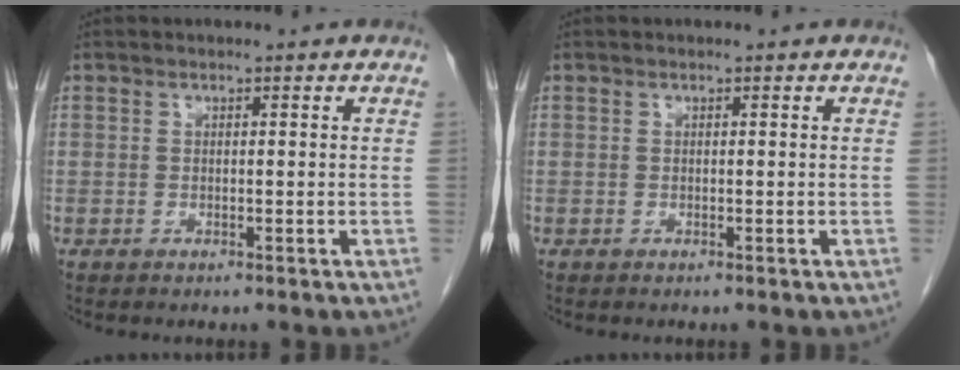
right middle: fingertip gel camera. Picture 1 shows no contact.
{"total": 0.0}